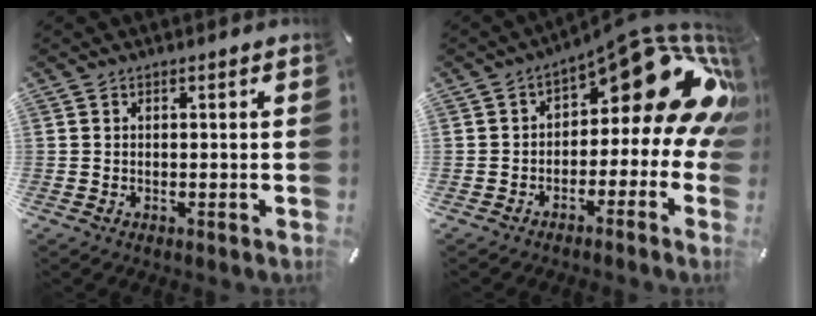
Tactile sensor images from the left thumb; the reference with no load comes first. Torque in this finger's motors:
{"motor_torque": [2.41, 2.60, 0.34, 0.01, 0.09]}